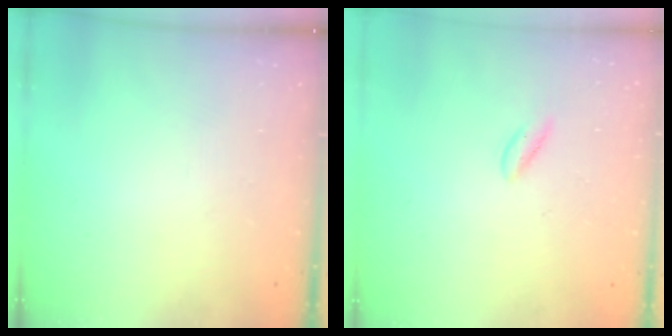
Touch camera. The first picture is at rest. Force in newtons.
{"total": 0.6, "press": 0.5, "slide": 0.4}